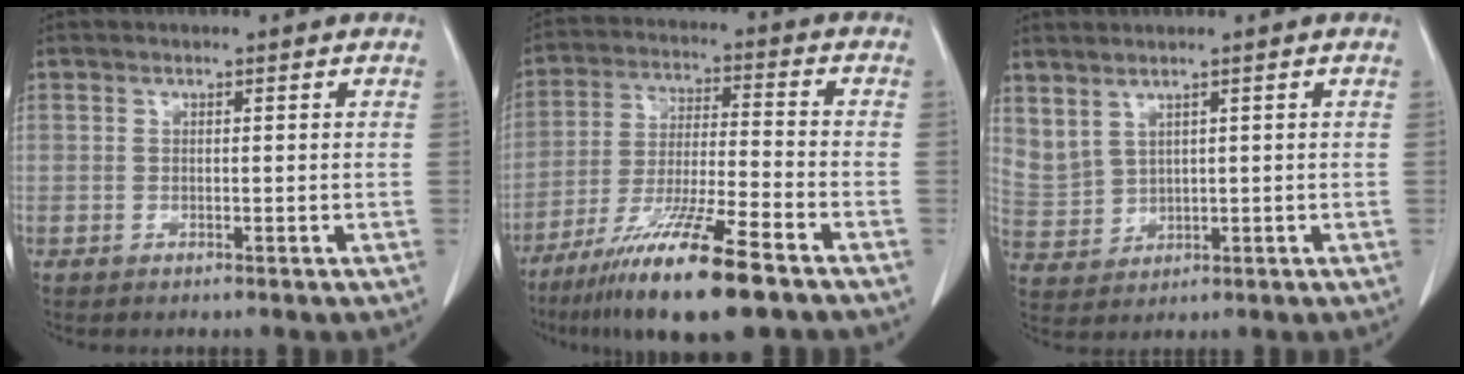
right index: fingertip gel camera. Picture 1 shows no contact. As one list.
[{"total": 15.3, "force": [-10.0, 0.7, 11.5], "torque": [-0.225, -0.044, -0.181]}, {"total": 5.9, "force": [4.1, 3.4, 2.7], "torque": [-0.067, 0.004, 0.107]}]